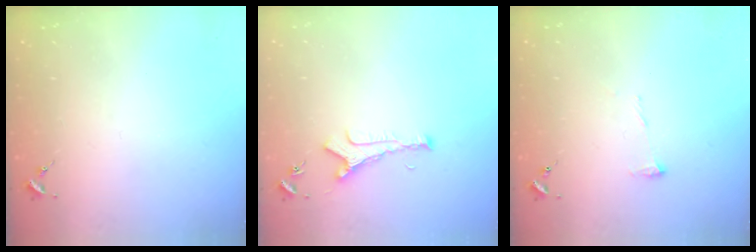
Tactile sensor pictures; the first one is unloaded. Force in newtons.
{"total": 5.1, "press": 5.0, "slide": 0.7}
{"total": 7.6, "press": 7.6, "slide": 0.2}